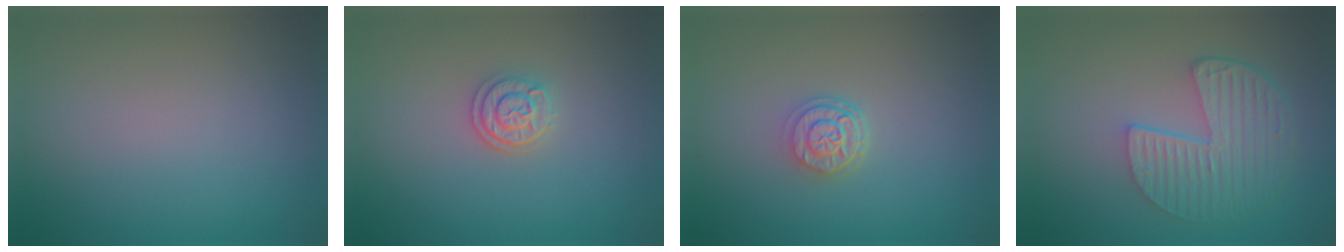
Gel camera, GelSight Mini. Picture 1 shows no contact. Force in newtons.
{"total": 2.4, "press": 2.1, "slide": 1.1}
{"total": 3.0, "press": 2.4, "slide": 1.9}
{"total": 5.4, "press": 4.0, "slide": 3.6}